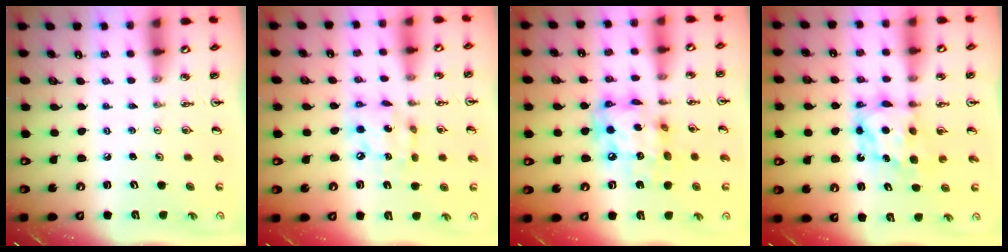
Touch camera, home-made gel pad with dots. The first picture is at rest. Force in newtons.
{"total": 9.3, "press": 9.3, "slide": 0.8}
{"total": 15.8, "press": 15.8, "slide": 1.4}
{"total": 6.9, "press": 6.8, "slide": 0.4}